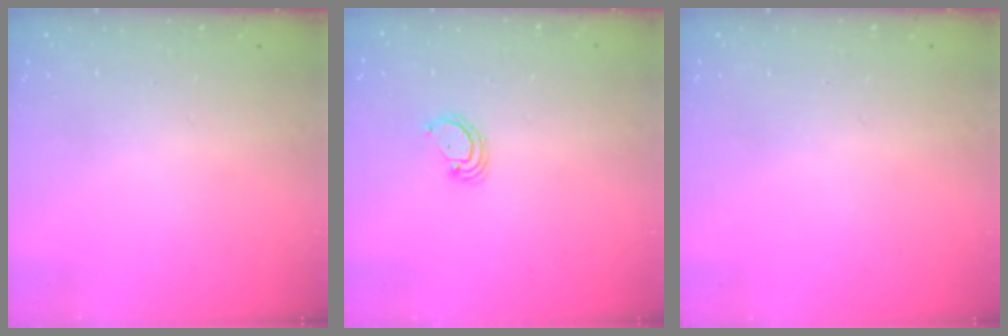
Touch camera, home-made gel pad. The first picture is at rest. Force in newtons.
{"total": 2.4, "press": 2.4, "slide": 0.2}
{"total": 0.0}